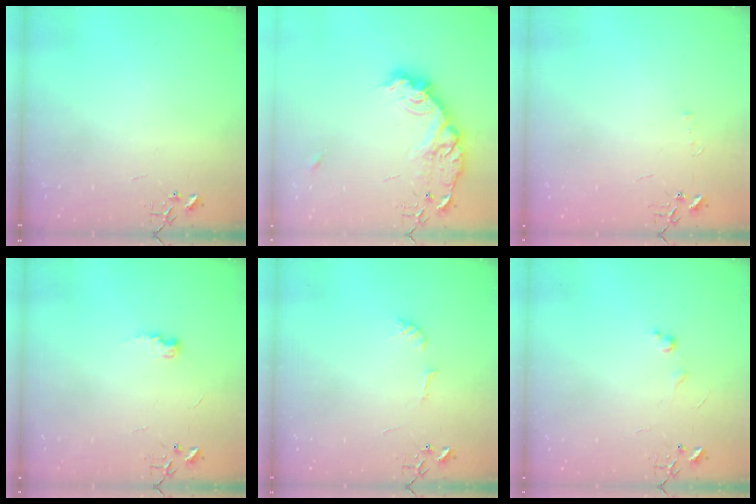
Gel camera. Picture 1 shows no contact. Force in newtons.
{"total": 17.6, "press": 17.6, "slide": 1.3}
{"total": 3.1, "press": 3.1, "slide": 0.5}
{"total": 6.0, "press": 6.0, "slide": 0.5}
{"total": 5.3, "press": 5.3, "slide": 0.6}
{"total": 4.2, "press": 4.2, "slide": 0.5}